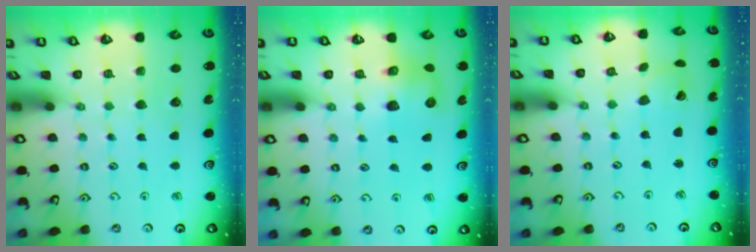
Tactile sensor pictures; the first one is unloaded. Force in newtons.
{"total": 7.6, "press": 7.5, "slide": 1.0}
{"total": 1.8, "press": 1.8, "slide": 0.2}